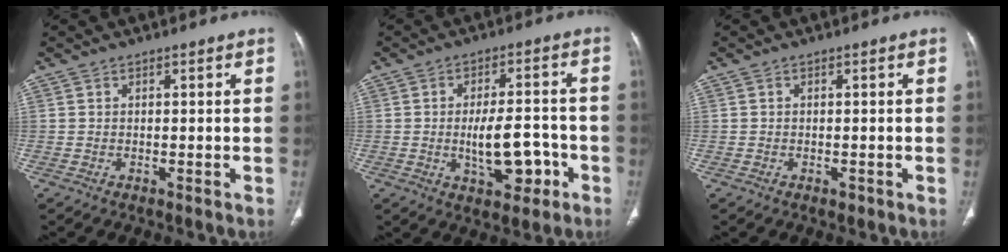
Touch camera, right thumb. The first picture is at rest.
{"total": 9.5, "force": [-2.6, 4.7, 7.9], "torque": [-0.108, 0.023, -0.031]}
{"total": 0.8, "force": [-0.3, 0.6, 0.4], "torque": [-0.005, 0.000, -0.003]}